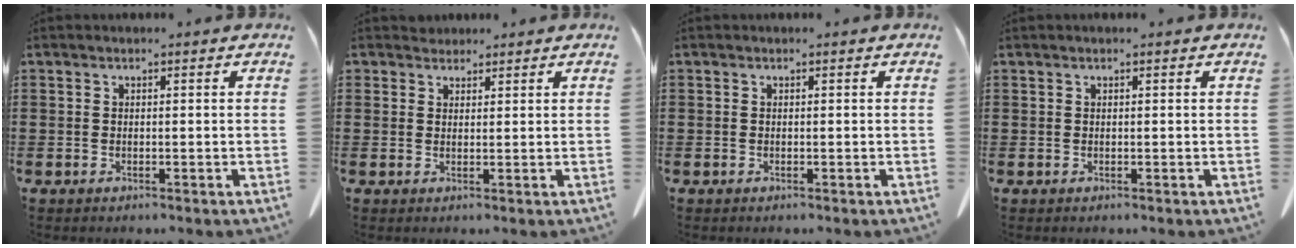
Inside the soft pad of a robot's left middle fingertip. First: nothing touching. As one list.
[{"total": 1.9, "force": [1.7, 0.9, 0.0], "torque": [-0.005, 0.003, 0.035]}, {"total": 0.0}, {"total": 0.0}]